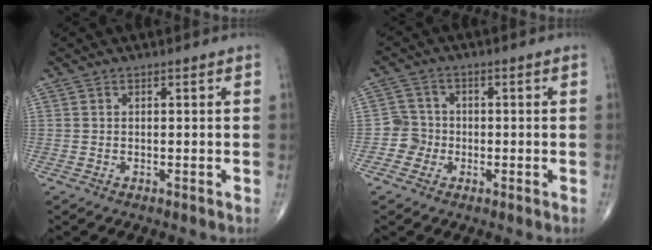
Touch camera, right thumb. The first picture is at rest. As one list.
[{"total": 3.8, "force": [-1.2, 3.6, 0.2], "torque": [0.023, 0.013, -0.032]}]